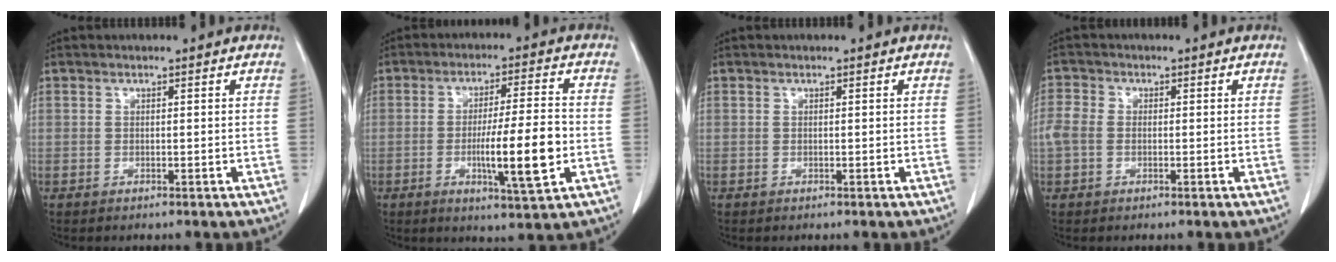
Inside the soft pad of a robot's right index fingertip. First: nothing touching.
{"total": 10.7, "force": [-2.5, 0.5, 10.4], "torque": [-0.170, -0.010, -0.042]}
{"total": 0.0}
{"total": 3.3, "force": [-0.2, 2.6, 2.1], "torque": [-0.065, 0.017, -0.007]}